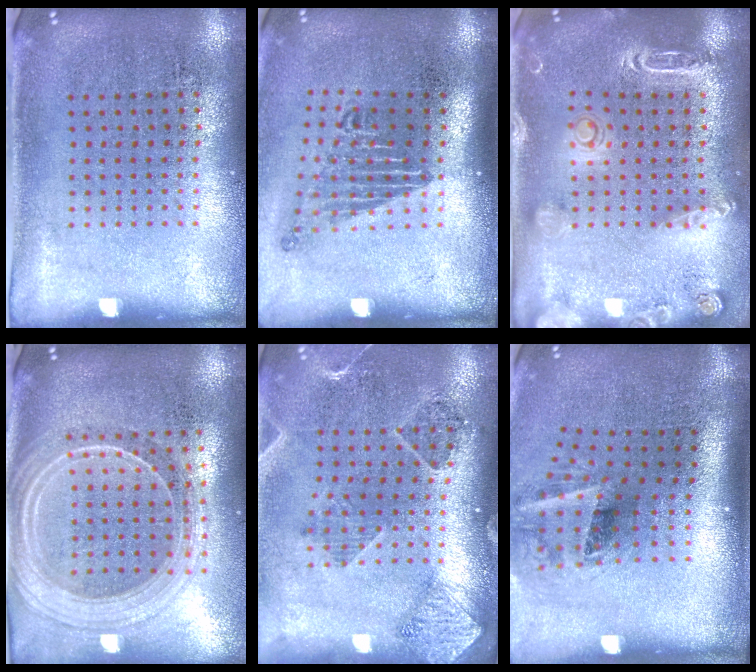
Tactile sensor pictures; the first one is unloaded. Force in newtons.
{"total": 1.7, "press": 1.2, "slide": 1.3}
{"total": 2.0, "press": 1.9, "slide": 0.5}
{"total": 2.3, "press": 2.0, "slide": 1.1}
{"total": 1.5, "press": 1.5, "slide": 0.3}
{"total": 2.0, "press": 1.2, "slide": 1.6}